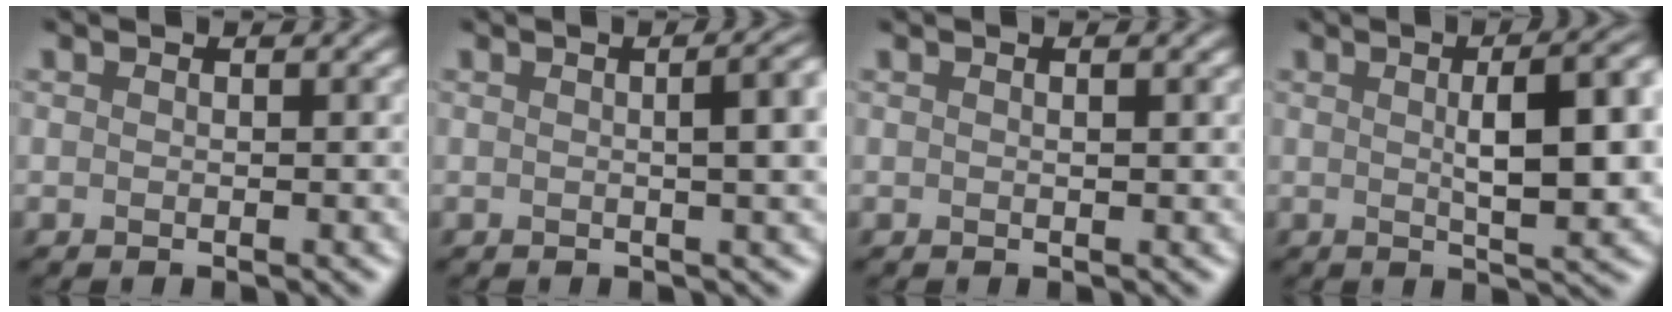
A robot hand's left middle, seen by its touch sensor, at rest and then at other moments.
{"total": 4.5, "force": [0.3, 1.4, 4.3], "torque": [-0.021, 0.018, -0.001]}
{"total": 0.5, "force": [0.2, -0.4, 0.2], "torque": [0.000, -0.003, 0.001]}
{"total": 7.3, "force": [0.6, 1.4, 7.2], "torque": [-0.091, 0.007, 0.013]}